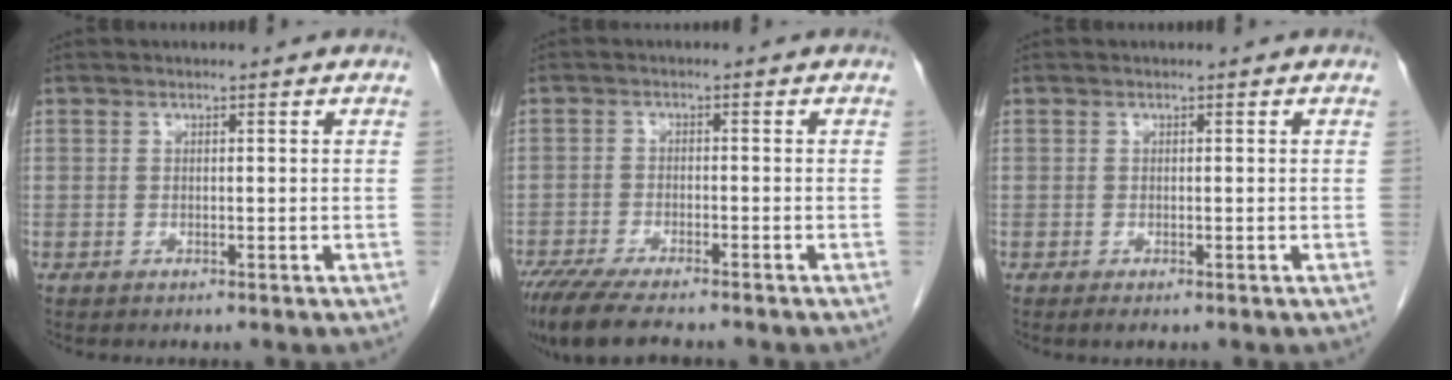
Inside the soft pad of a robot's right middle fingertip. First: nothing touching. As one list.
[{"total": 10.8, "force": [-9.0, 1.9, 5.6], "torque": [-0.090, -0.021, -0.145]}, {"total": 0.8, "force": [-0.6, 0.2, 0.6], "torque": [-0.009, -0.002, -0.007]}]